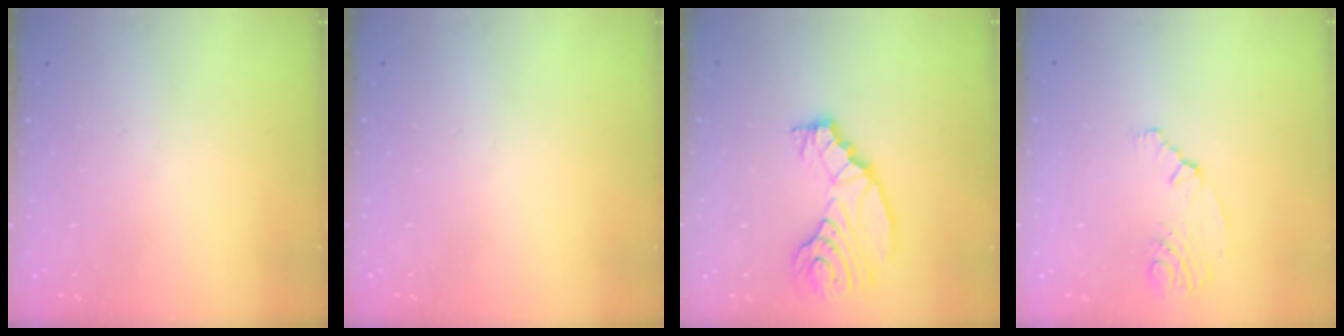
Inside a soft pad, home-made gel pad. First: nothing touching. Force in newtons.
{"total": 0.0}
{"total": 12.4, "press": 12.3, "slide": 1.1}
{"total": 4.0, "press": 2.2, "slide": 3.3}